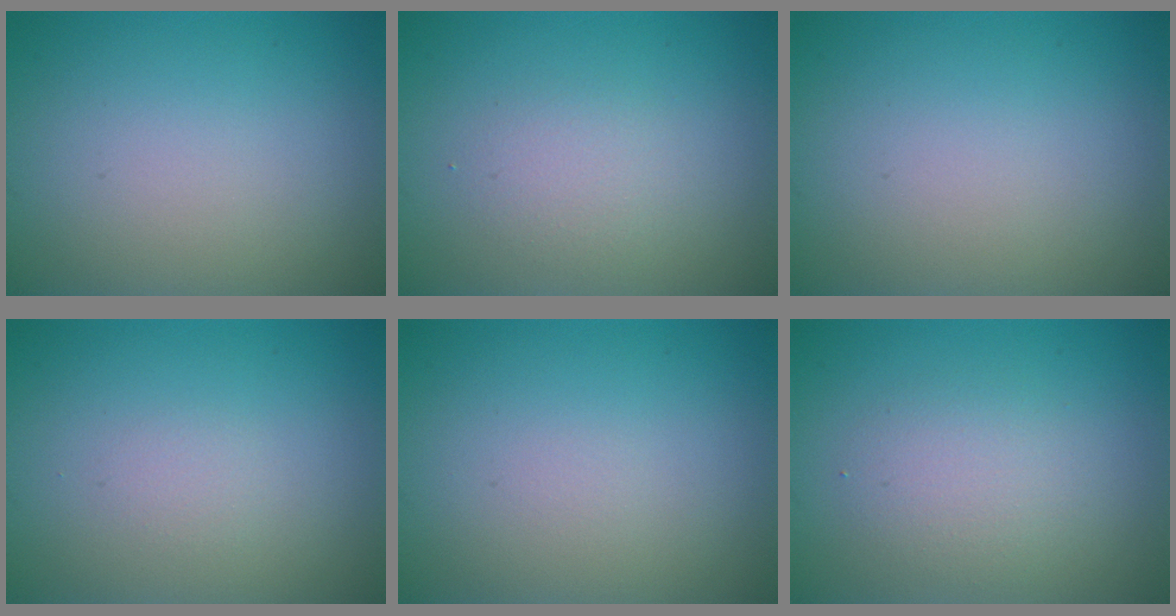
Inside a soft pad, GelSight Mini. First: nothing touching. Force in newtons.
{"total": 1.7, "press": 1.7, "slide": 0.1}
{"total": 0.0}
{"total": 0.6, "press": 0.6, "slide": 0.0}
{"total": 0.0}
{"total": 2.3, "press": 2.3, "slide": 0.2}